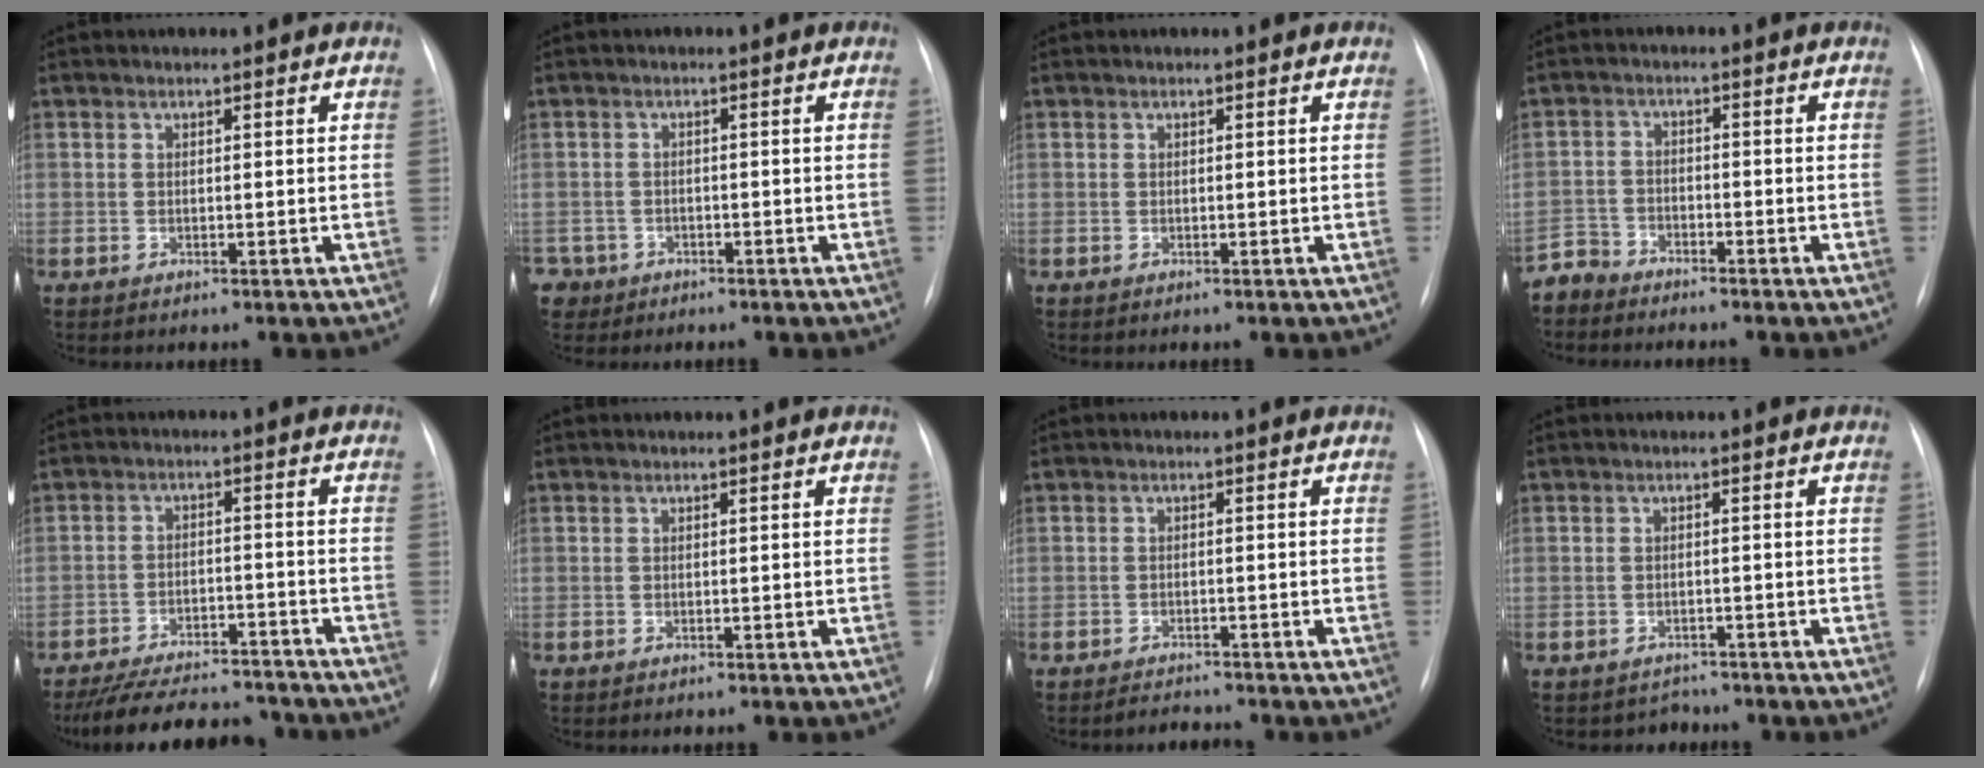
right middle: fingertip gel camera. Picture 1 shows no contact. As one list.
[{"total": 3.5, "force": [-2.1, 2.7, -0.4], "torque": [0.007, 0.009, -0.037]}, {"total": 0.0}, {"total": 3.6, "force": [-3.4, 0.9, -0.9], "torque": [0.020, -0.007, -0.068]}, {"total": 16.4, "force": [-14.7, 4.1, 5.9], "torque": [-0.117, -0.001, -0.209]}, {"total": 0.0}, {"total": 1.8, "force": [-1.8, 0.1, -0.1], "torque": [-0.001, -0.010, -0.024]}, {"total": 2.2, "force": [-1.7, 1.2, -0.7], "torque": [0.005, 0.006, -0.023]}]